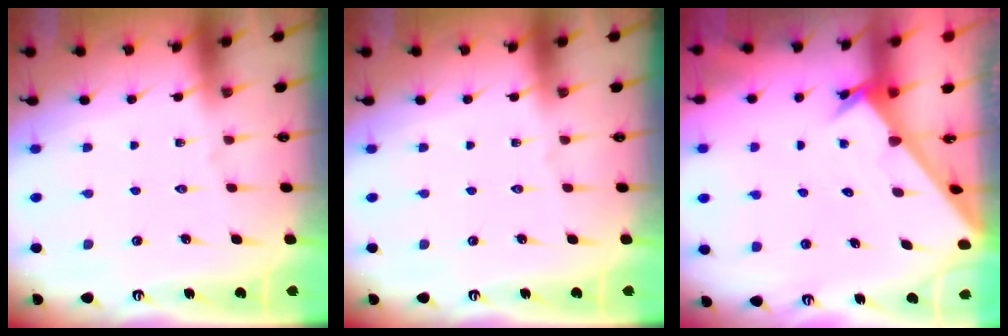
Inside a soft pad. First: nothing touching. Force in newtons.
{"total": 0.0}
{"total": 2.4, "press": 2.4, "slide": 0.2}